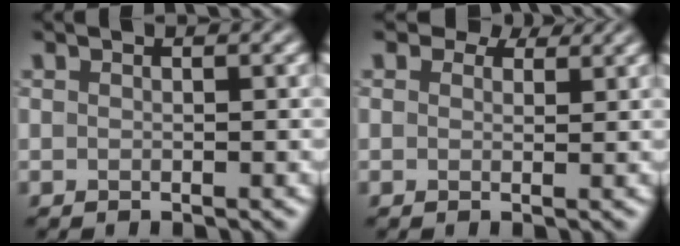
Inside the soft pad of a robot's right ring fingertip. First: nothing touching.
{"total": 2.9, "force": [2.1, 1.4, 1.2], "torque": [-0.024, -0.001, 0.020]}